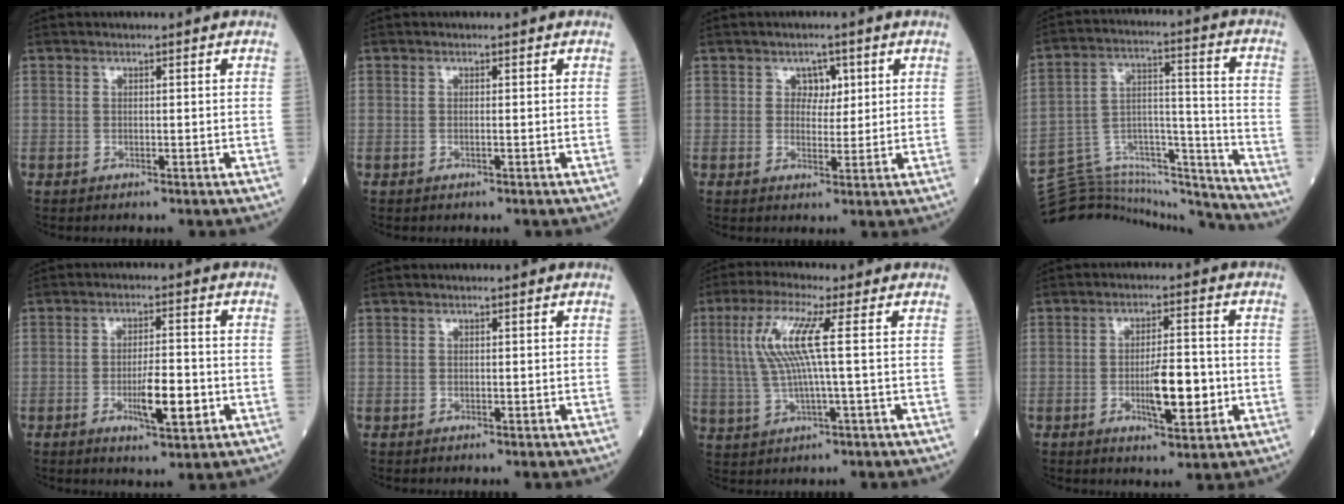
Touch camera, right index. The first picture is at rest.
{"total": 0.0}
{"total": 2.9, "force": [1.2, 2.1, 1.6], "torque": [-0.015, 0.004, 0.019]}
{"total": 20.3, "force": [-20.0, 2.3, 2.7], "torque": [-0.054, 0.057, -0.309]}
{"total": 6.7, "force": [-2.0, 1.2, 6.3], "torque": [-0.107, -0.006, -0.027]}
{"total": 0.0}
{"total": 8.4, "force": [1.7, -0.2, 8.2], "torque": [-0.184, 0.012, 0.036]}
{"total": 7.4, "force": [-1.6, 1.6, 7.0], "torque": [-0.117, -0.004, -0.022]}